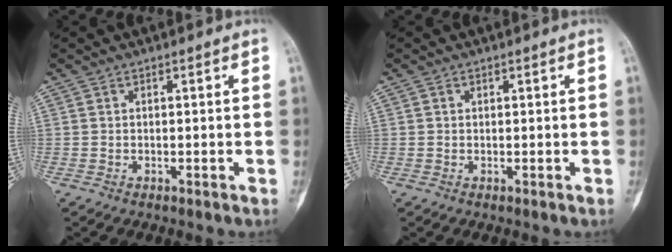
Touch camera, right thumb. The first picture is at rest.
{"total": 0.0}